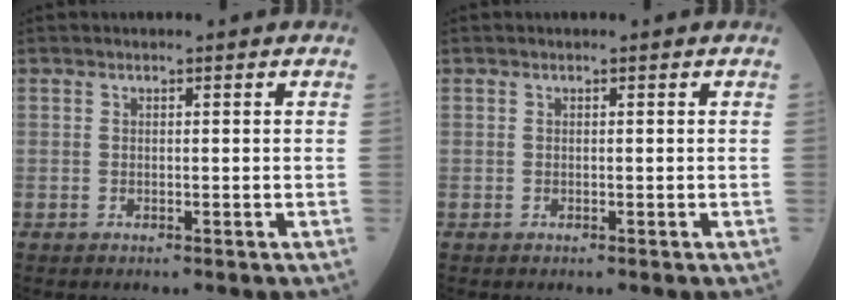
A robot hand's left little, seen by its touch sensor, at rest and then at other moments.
{"total": 0.0}